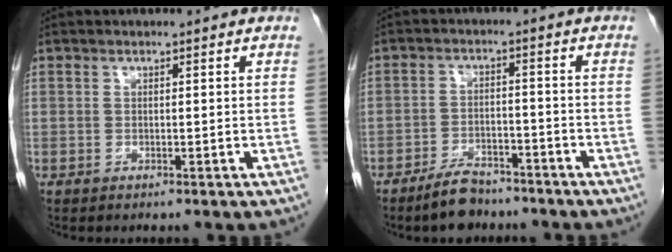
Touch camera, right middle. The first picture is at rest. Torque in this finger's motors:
{"motor_torque": [1.01, -1.13, 0.21, 0.04]}